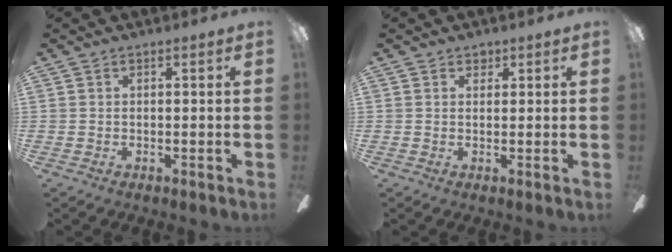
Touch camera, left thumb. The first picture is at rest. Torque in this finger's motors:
{"motor_torque": [0.14, -0.01, 0.11, -0.21, -0.01]}